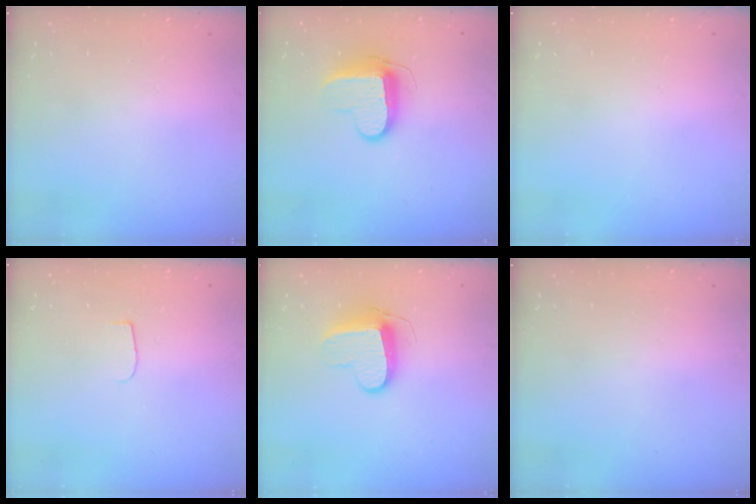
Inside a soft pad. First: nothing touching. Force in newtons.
{"total": 9.4, "press": 9.4, "slide": 0.7}
{"total": 0.0}
{"total": 4.5, "press": 4.4, "slide": 0.5}
{"total": 9.9, "press": 9.9, "slide": 0.3}
{"total": 0.0}